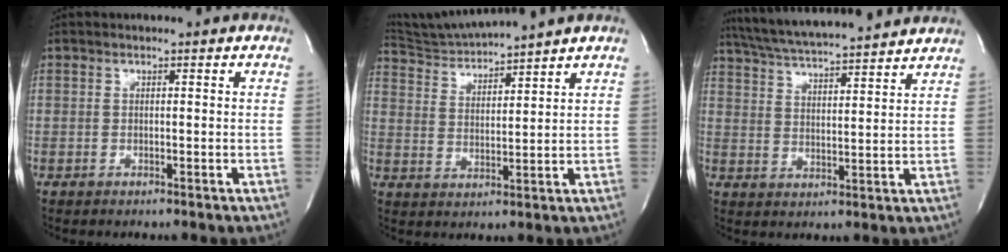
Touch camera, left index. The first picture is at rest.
{"total": 8.0, "force": [7.6, -1.8, 1.5], "torque": [-0.038, -0.003, 0.149]}
{"total": 17.0, "force": [15.4, 1.0, 7.2], "torque": [-0.131, 0.021, 0.231]}